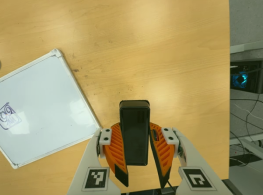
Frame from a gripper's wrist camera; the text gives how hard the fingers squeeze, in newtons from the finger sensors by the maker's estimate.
{"total": 11.3, "left": 8.7, "right": 13.8}